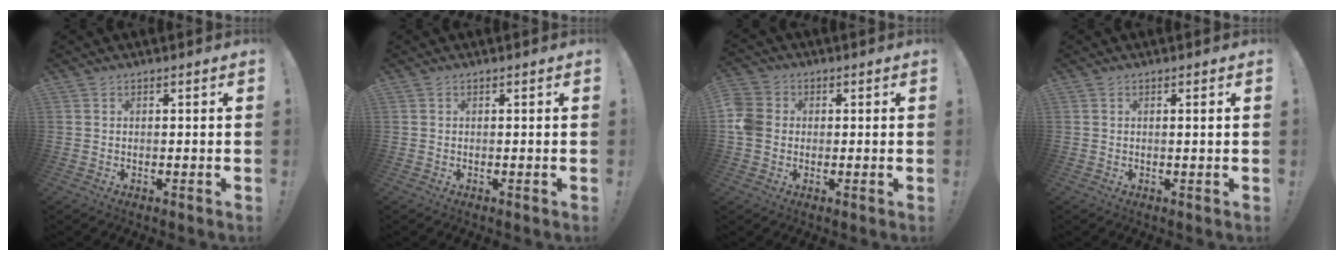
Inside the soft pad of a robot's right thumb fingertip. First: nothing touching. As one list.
[{"total": 0.0}, {"total": 7.2, "force": [-0.4, 6.2, 3.8], "torque": [-0.081, 0.012, -0.005]}, {"total": 1.2, "force": [0.4, -0.3, 1.1], "torque": [-0.015, -0.003, 0.005]}]